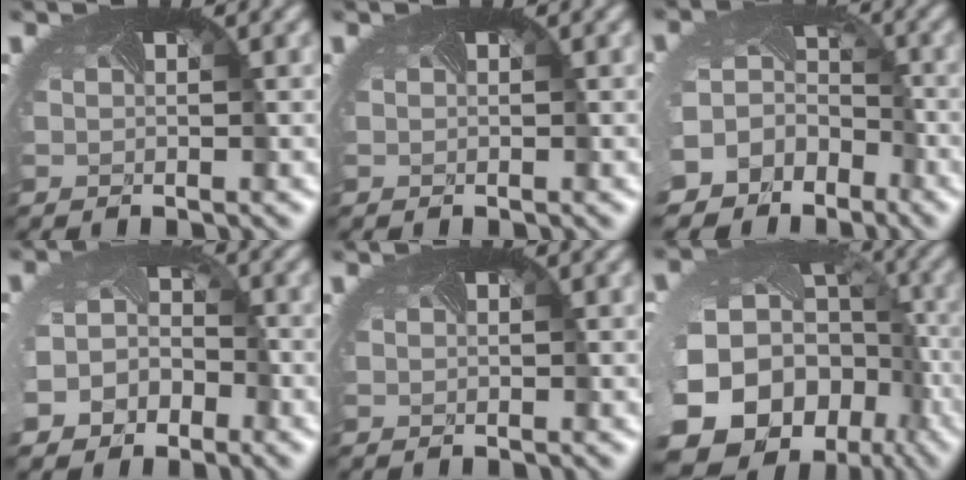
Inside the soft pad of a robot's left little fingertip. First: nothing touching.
{"total": 0.0}
{"total": 12.9, "force": [-6.3, 10.6, 3.7], "torque": [-0.123, -0.055, -0.083]}
{"total": 5.8, "force": [-3.3, 4.4, 1.7], "torque": [-0.014, -0.016, -0.047]}
{"total": 0.0}
{"total": 22.0, "force": [-8.5, 17.1, 10.7], "torque": [-0.200, -0.064, -0.131]}